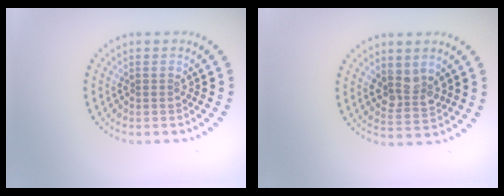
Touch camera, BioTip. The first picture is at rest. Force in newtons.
{"total": 3.0, "press": 2.8, "slide": 1.0}